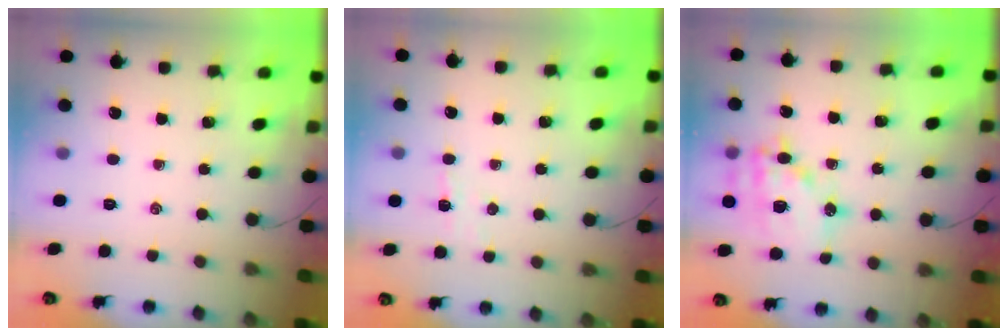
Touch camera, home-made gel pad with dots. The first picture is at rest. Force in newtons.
{"total": 2.5, "press": 2.4, "slide": 0.7}
{"total": 17.7, "press": 17.4, "slide": 3.3}